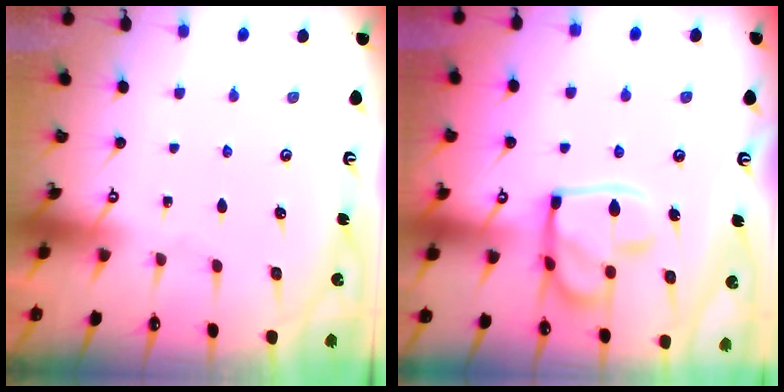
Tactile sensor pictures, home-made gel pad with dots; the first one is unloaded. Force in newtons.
{"total": 15.6, "press": 15.5, "slide": 1.6}